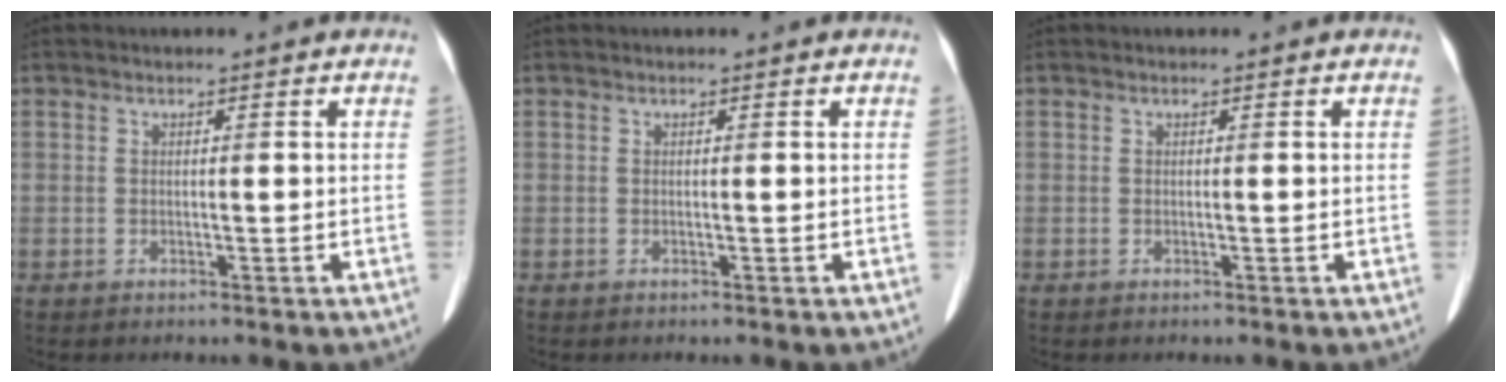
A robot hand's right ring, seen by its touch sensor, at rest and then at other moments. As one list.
[{"total": 0.0}, {"total": 0.0}]